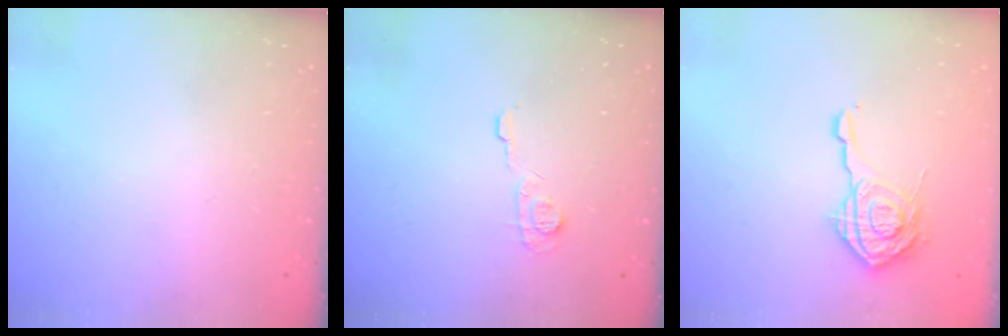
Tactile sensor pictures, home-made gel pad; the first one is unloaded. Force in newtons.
{"total": 6.9, "press": 6.9, "slide": 0.6}
{"total": 12.9, "press": 12.9, "slide": 0.8}